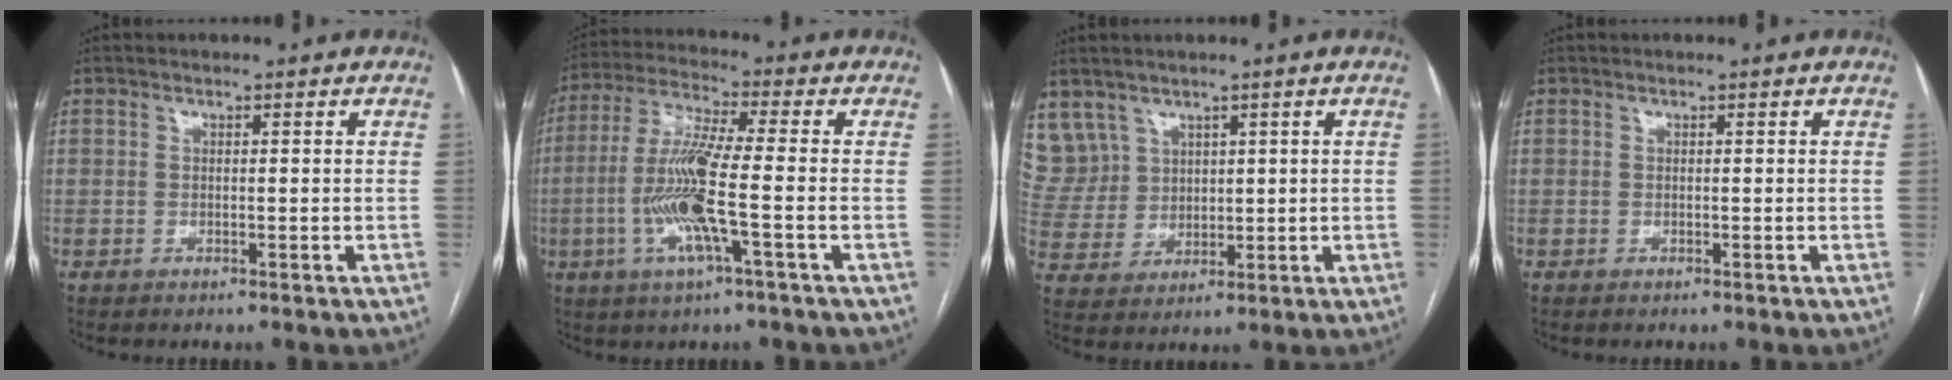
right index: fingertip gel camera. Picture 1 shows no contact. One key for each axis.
{"total": 11.8, "fx": -2.6, "fy": 0.2, "fz": 11.5, "tx": -0.237, "ty": -0.005, "tz": -0.059}
{"total": 8.9, "fx": 5.3, "fy": 7.0, "fz": 0.8, "tx": -0.033, "ty": 0.033, "tz": 0.127}
{"total": 0.0}